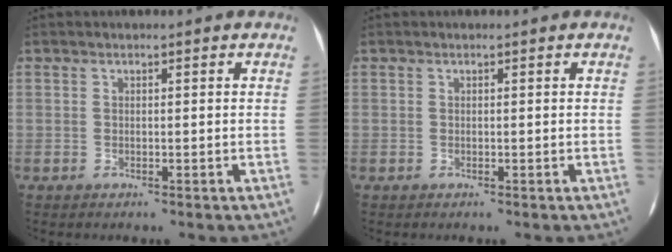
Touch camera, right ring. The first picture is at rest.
{"total": 0.0}